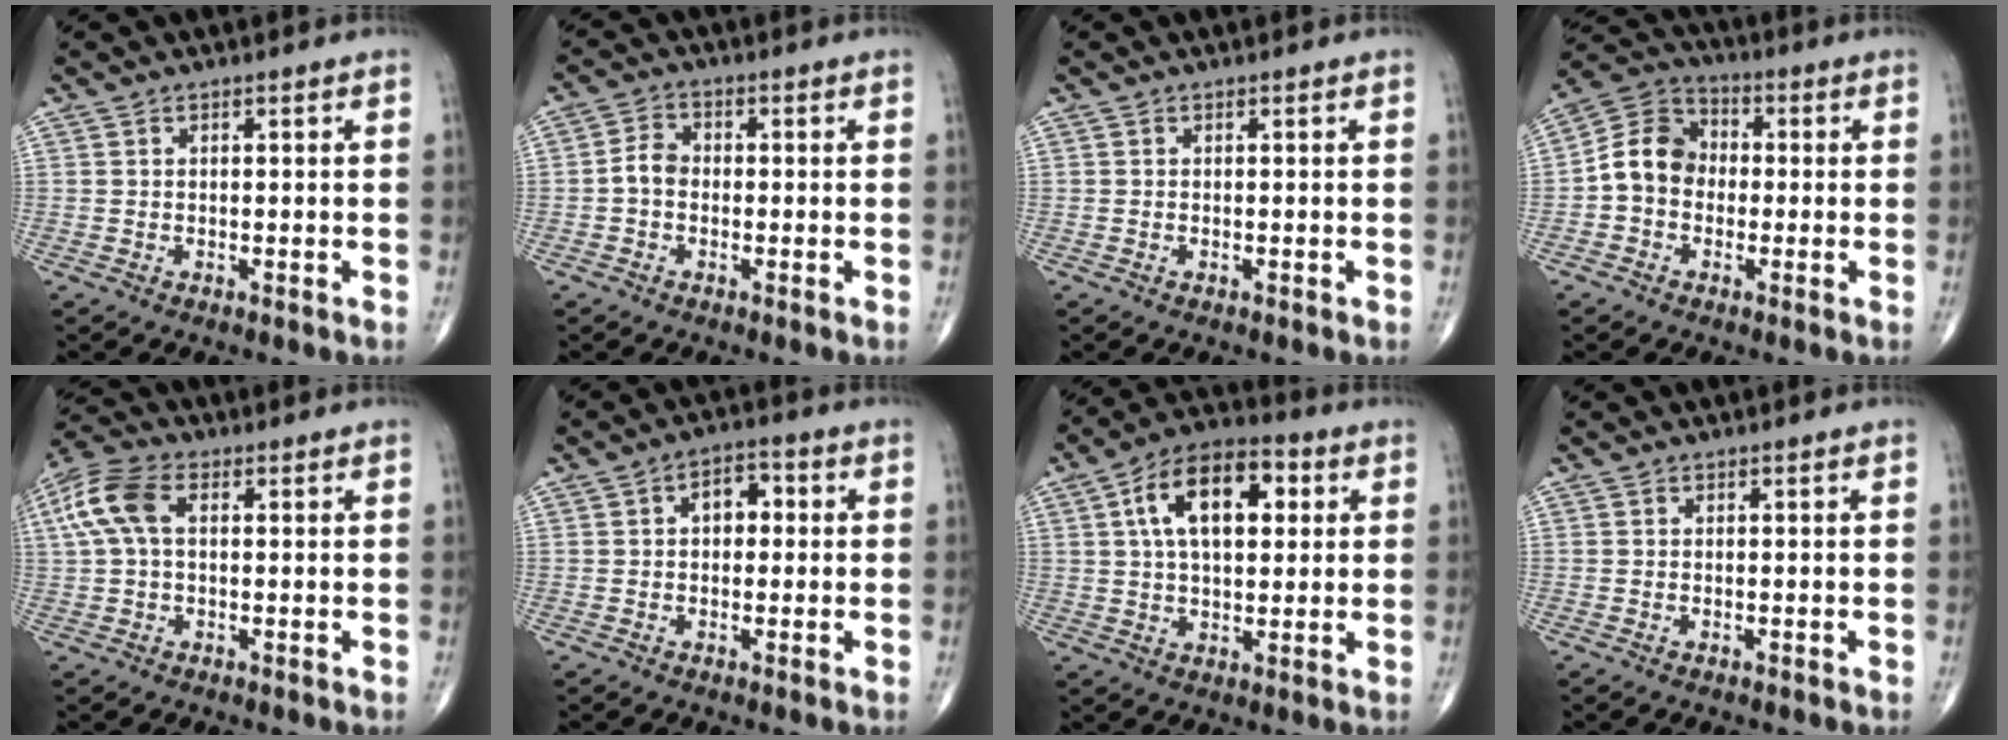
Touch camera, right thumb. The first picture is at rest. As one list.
[{"total": 3.6, "force": [-0.8, 2.7, 2.2], "torque": [-0.032, 0.014, -0.024]}, {"total": 0.0}, {"total": 9.1, "force": [-1.1, 7.6, 5.0], "torque": [-0.075, 0.037, -0.037]}, {"total": 8.9, "force": [1.7, 5.2, 7.0], "torque": [-0.168, 0.029, 0.030]}, {"total": 5.3, "force": [0.7, 3.5, 4.0], "torque": [-0.042, 0.016, 0.002]}, {"total": 15.3, "force": [4.0, 8.3, 12.2], "torque": [-0.185, 0.017, 0.061]}, {"total": 0.0}]